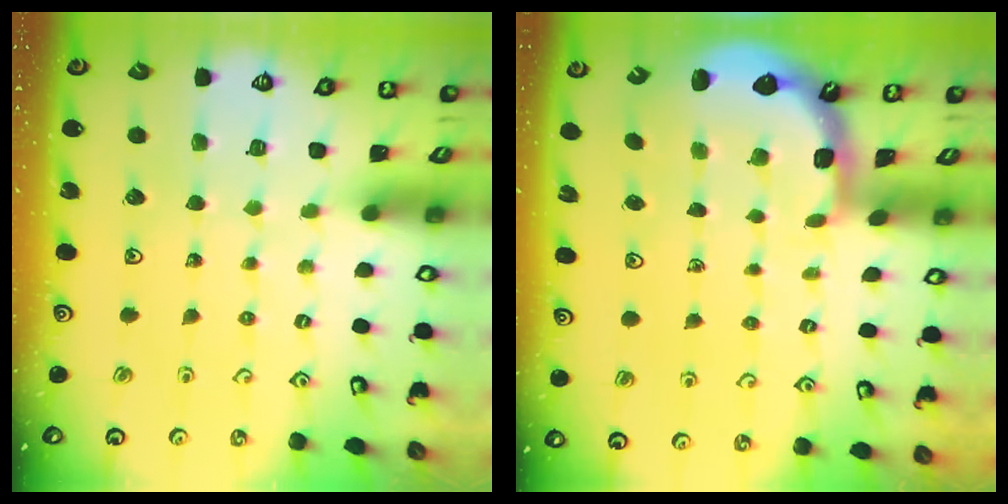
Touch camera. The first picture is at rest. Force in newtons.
{"total": 2.6, "press": 1.7, "slide": 1.9}